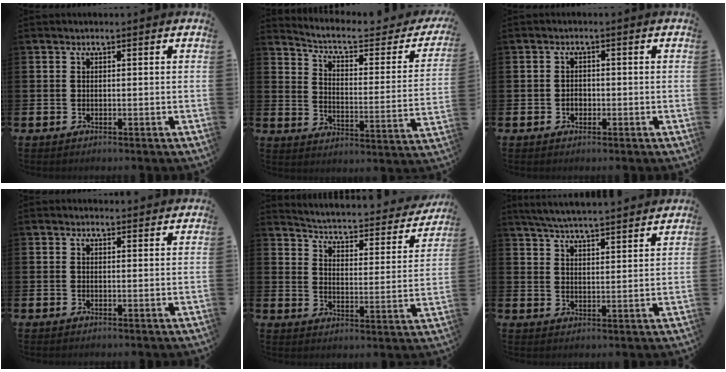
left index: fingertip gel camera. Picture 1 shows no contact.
{"total": 5.6, "force": [4.6, 1.6, 2.9], "torque": [-0.076, -0.033, 0.067]}
{"total": 1.5, "force": [-0.4, 1.2, 0.7], "torque": [-0.014, 0.005, -0.010]}
{"total": 1.0, "force": [1.0, 0.1, 0.0], "torque": [0.009, -0.005, 0.016]}
{"total": 3.3, "force": [3.0, 1.1, 0.9], "torque": [-0.044, -0.032, 0.039]}
{"total": 5.6, "force": [5.5, -0.1, 0.9], "torque": [-0.041, -0.034, 0.097]}